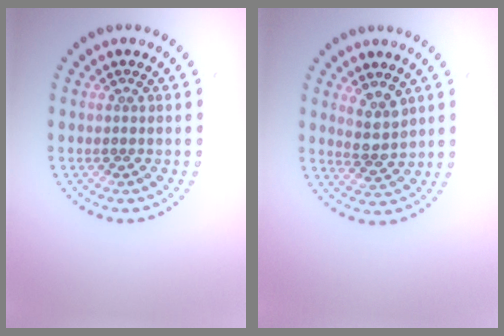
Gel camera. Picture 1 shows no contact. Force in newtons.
{"total": 2.2, "press": 1.9, "slide": 1.1}